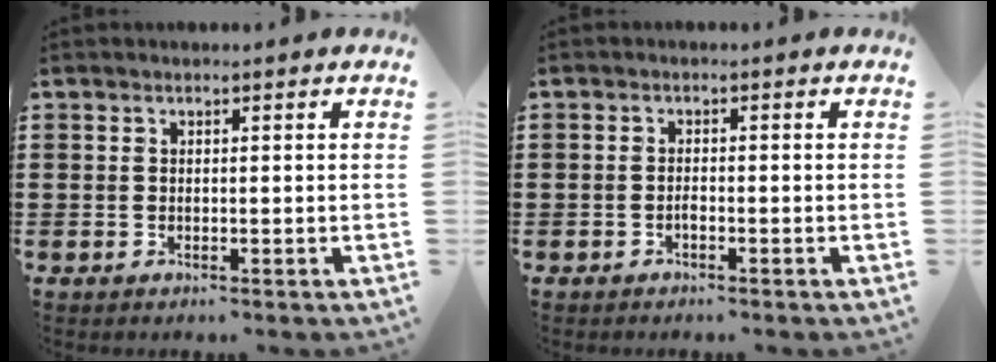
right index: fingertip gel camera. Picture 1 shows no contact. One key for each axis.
{"total": 0.8, "fx": -0.6, "fy": 0.2, "fz": 0.5, "tx": -0.013, "ty": -0.006, "tz": -0.010}